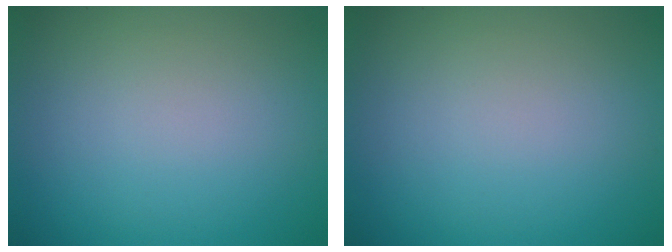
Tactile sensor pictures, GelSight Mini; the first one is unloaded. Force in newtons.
{"total": 0.0}